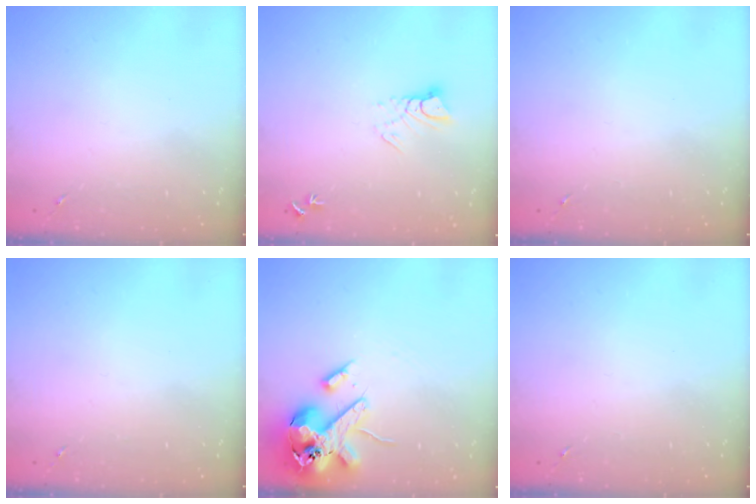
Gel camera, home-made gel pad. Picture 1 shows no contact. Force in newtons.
{"total": 5.5, "press": 5.5, "slide": 0.4}
{"total": 0.0}
{"total": 0.0}
{"total": 17.7, "press": 17.4, "slide": 2.9}
{"total": 0.0}